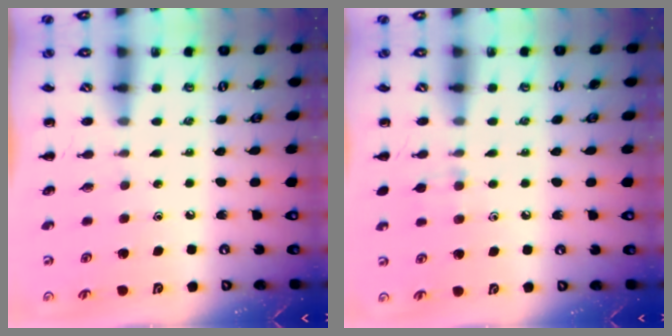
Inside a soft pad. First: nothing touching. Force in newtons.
{"total": 6.5, "press": 6.0, "slide": 2.3}